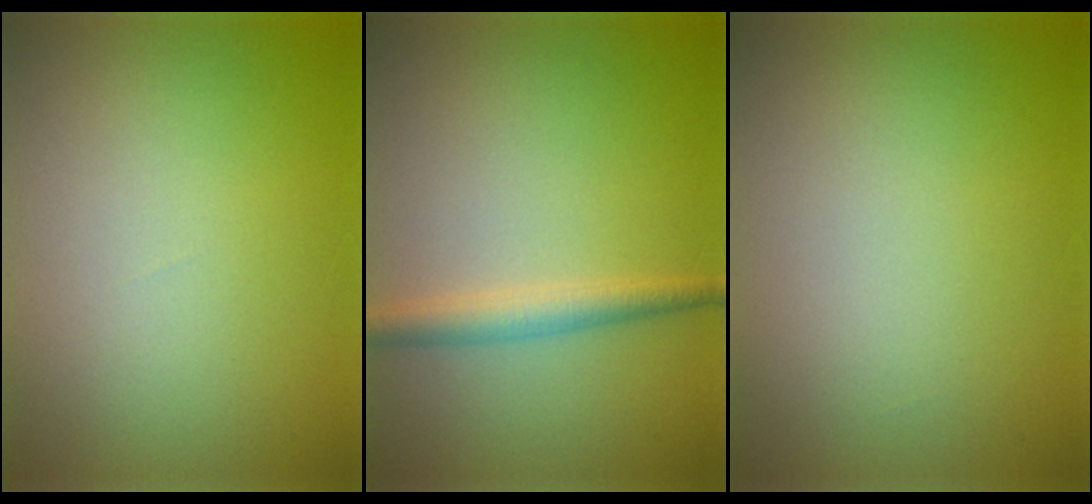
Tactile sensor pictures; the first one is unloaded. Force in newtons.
{"total": 2.4, "press": 2.4, "slide": 0.1}
{"total": 0.0}